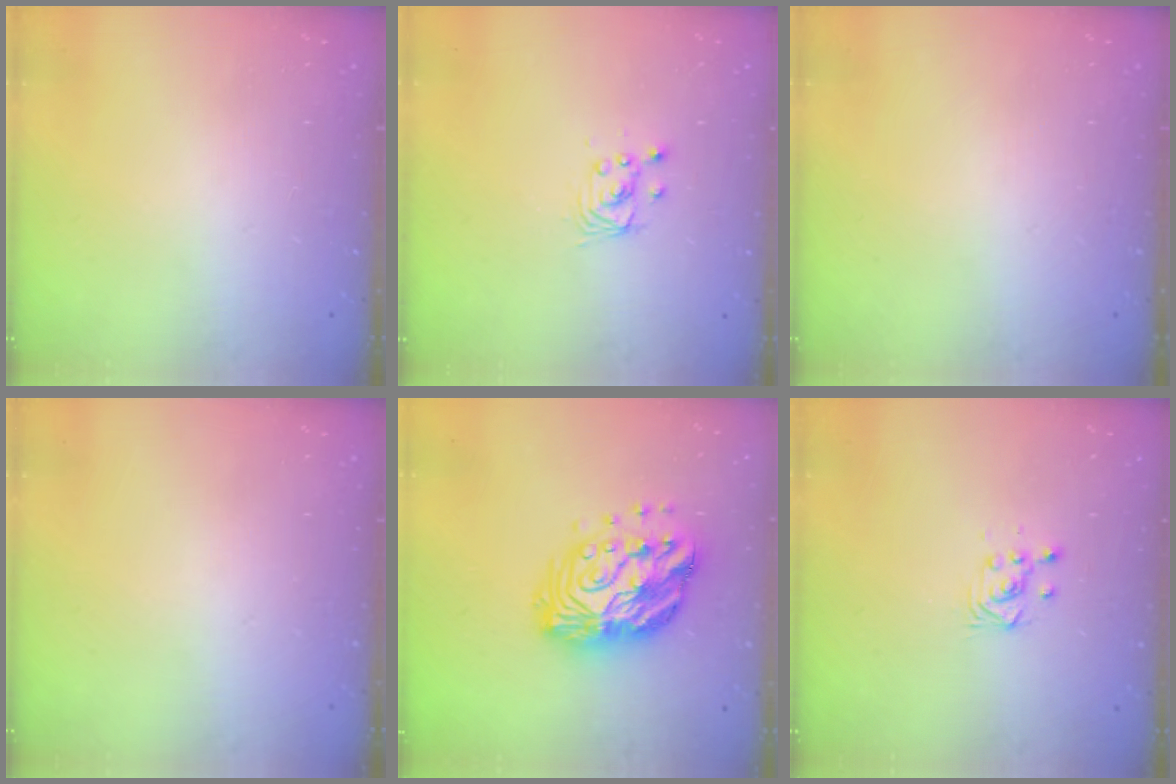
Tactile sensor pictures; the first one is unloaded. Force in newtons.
{"total": 2.9, "press": 2.9, "slide": 0.0}
{"total": 0.0}
{"total": 0.0}
{"total": 16.6, "press": 16.5, "slide": 1.5}
{"total": 4.1, "press": 4.0, "slide": 1.0}